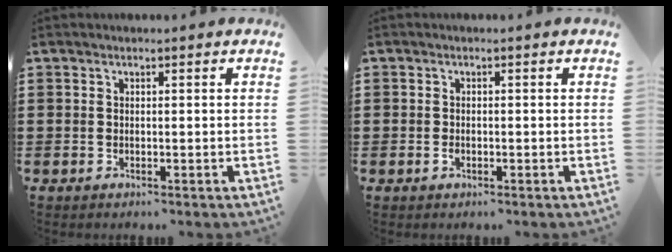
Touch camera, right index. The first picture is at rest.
{"total": 0.9, "force": [-0.5, 0.6, 0.5], "torque": [-0.010, -0.002, -0.008]}